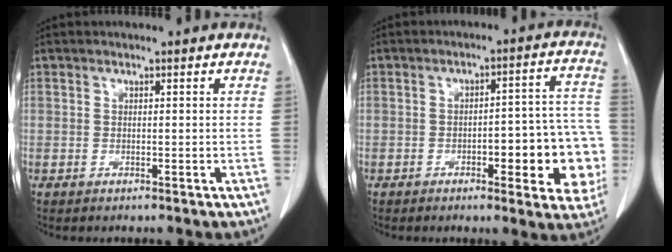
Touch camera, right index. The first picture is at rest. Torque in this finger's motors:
{"motor_torque": [0.84, 0.46, 0.35, 0.06]}